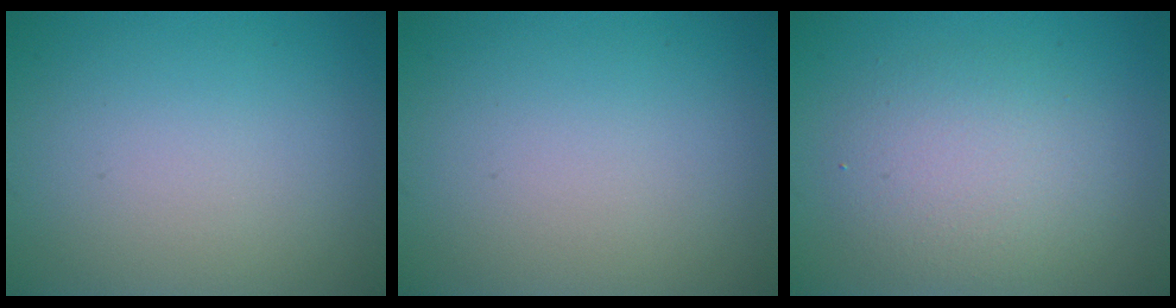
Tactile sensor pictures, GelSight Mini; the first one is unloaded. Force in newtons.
{"total": 0.0}
{"total": 4.2, "press": 4.2, "slide": 0.1}